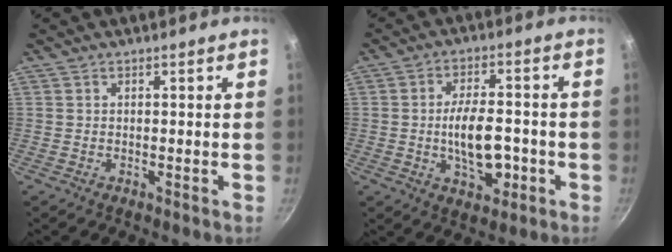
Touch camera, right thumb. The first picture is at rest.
{"total": 10.4, "force": [-2.2, 5.3, 8.7], "torque": [-0.123, 0.014, -0.032]}